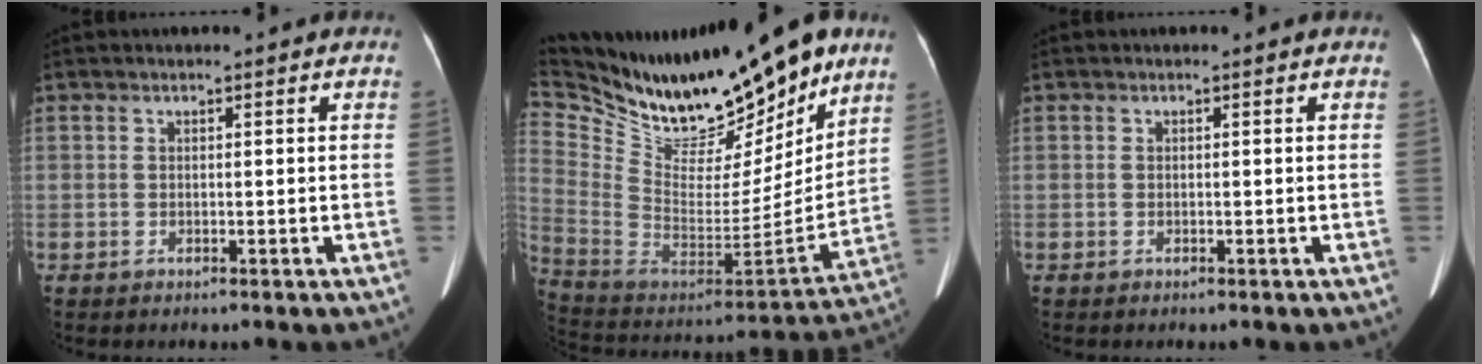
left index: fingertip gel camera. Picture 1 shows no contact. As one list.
[{"total": 27.2, "force": [21.7, 9.1, 13.6], "torque": [-0.261, -0.025, 0.355]}, {"total": 0.0}]